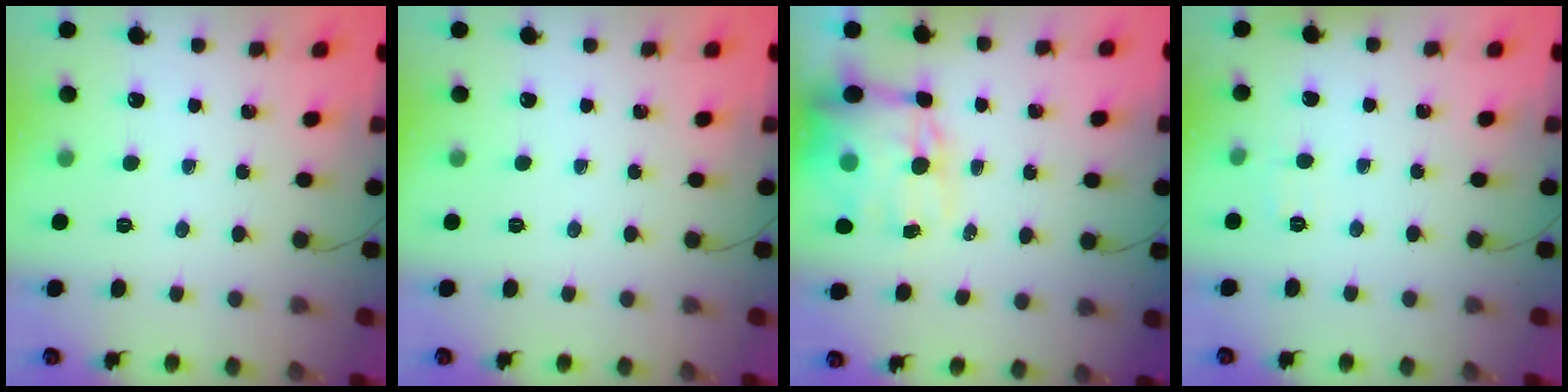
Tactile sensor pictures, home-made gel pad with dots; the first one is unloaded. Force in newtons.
{"total": 0.0}
{"total": 16.1, "press": 15.7, "slide": 3.8}
{"total": 2.6, "press": 2.3, "slide": 1.2}